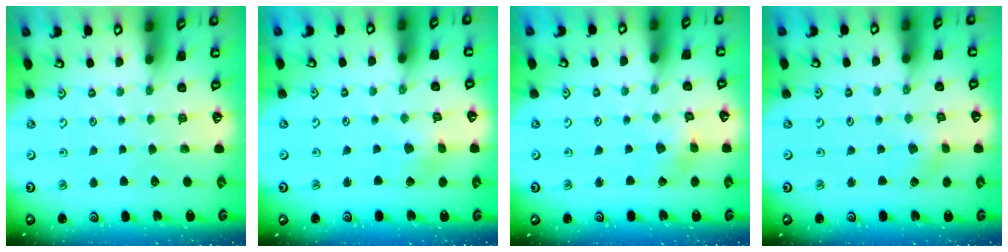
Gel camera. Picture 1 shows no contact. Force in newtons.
{"total": 2.9, "press": 2.9, "slide": 0.1}
{"total": 2.3, "press": 2.3, "slide": 0.1}
{"total": 2.1, "press": 2.0, "slide": 0.3}